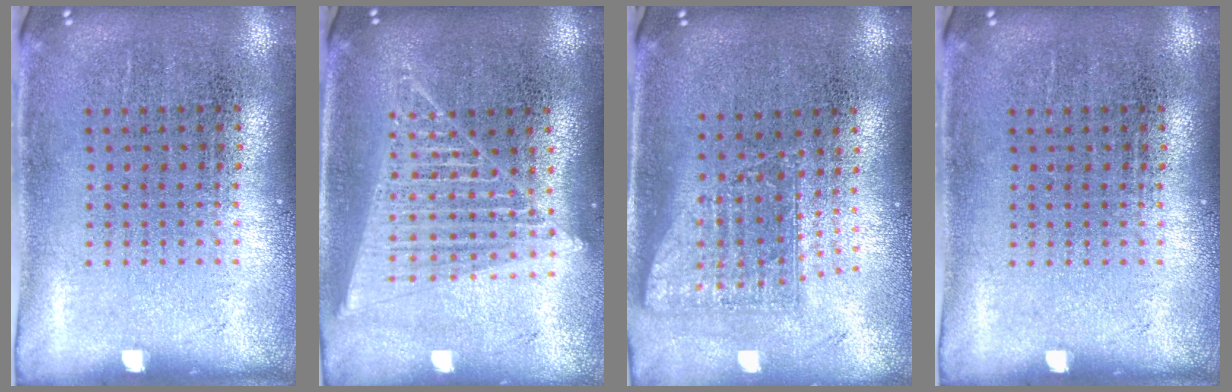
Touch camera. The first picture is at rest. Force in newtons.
{"total": 1.9, "press": 1.7, "slide": 0.8}
{"total": 1.6, "press": 1.3, "slide": 1.0}
{"total": 0.0}